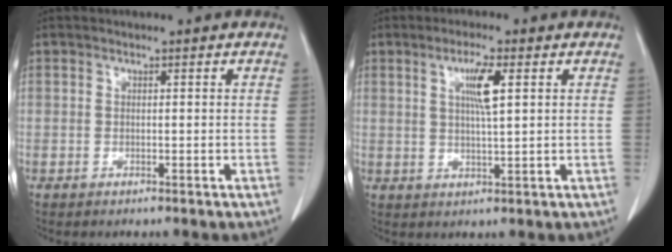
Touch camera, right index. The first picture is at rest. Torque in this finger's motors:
{"motor_torque": [0.47, 0.27, 0.14, 0.05]}